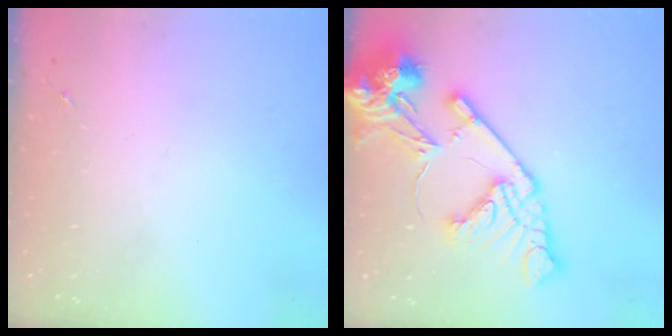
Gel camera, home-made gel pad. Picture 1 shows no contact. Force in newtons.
{"total": 20.6, "press": 20.5, "slide": 2.7}